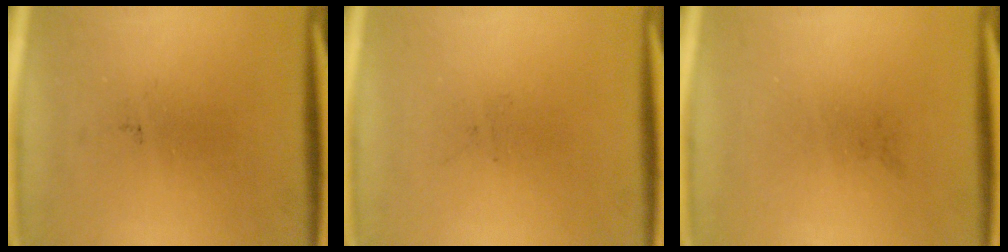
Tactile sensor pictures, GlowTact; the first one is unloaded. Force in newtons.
{"total": 0.0}
{"total": 0.0}